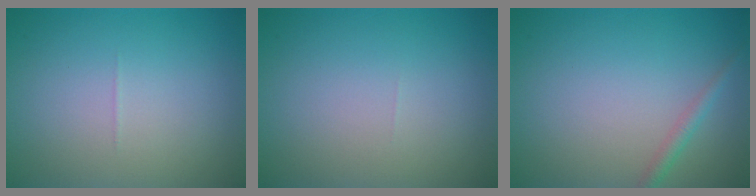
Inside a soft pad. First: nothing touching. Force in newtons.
{"total": 0.0}
{"total": 1.3, "press": 1.3, "slide": 0.1}